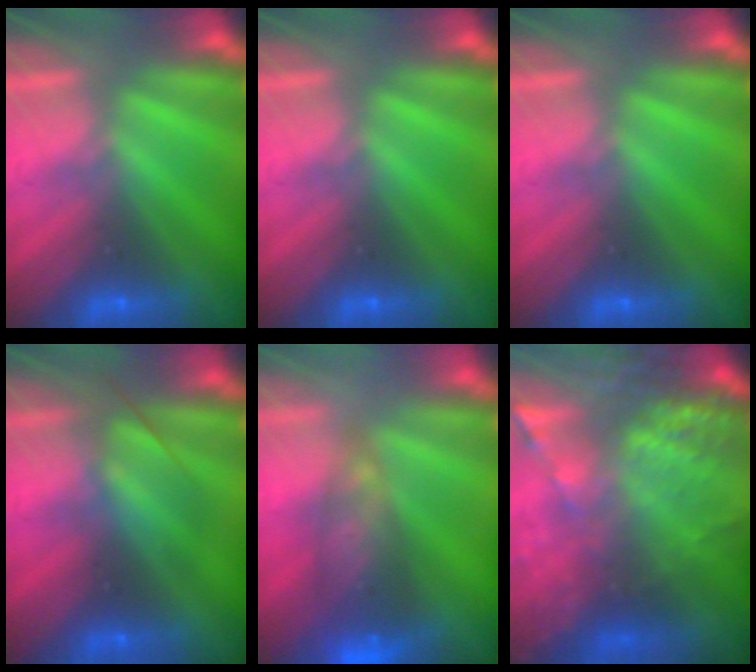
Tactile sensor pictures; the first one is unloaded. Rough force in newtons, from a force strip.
{"total": 0.0}
{"total": 0.0}
{"total": 2.4}
{"total": 7.6}
{"total": 9.2}